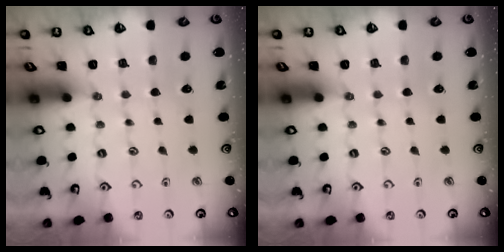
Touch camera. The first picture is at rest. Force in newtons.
{"total": 0.0}